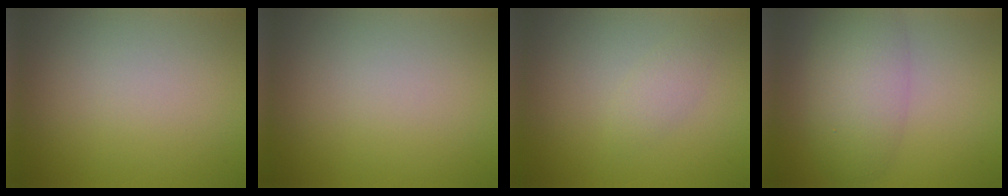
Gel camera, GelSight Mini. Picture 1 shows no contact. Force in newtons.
{"total": 0.0}
{"total": 1.3, "press": 1.3, "slide": 0.0}
{"total": 5.7, "press": 5.7, "slide": 0.3}